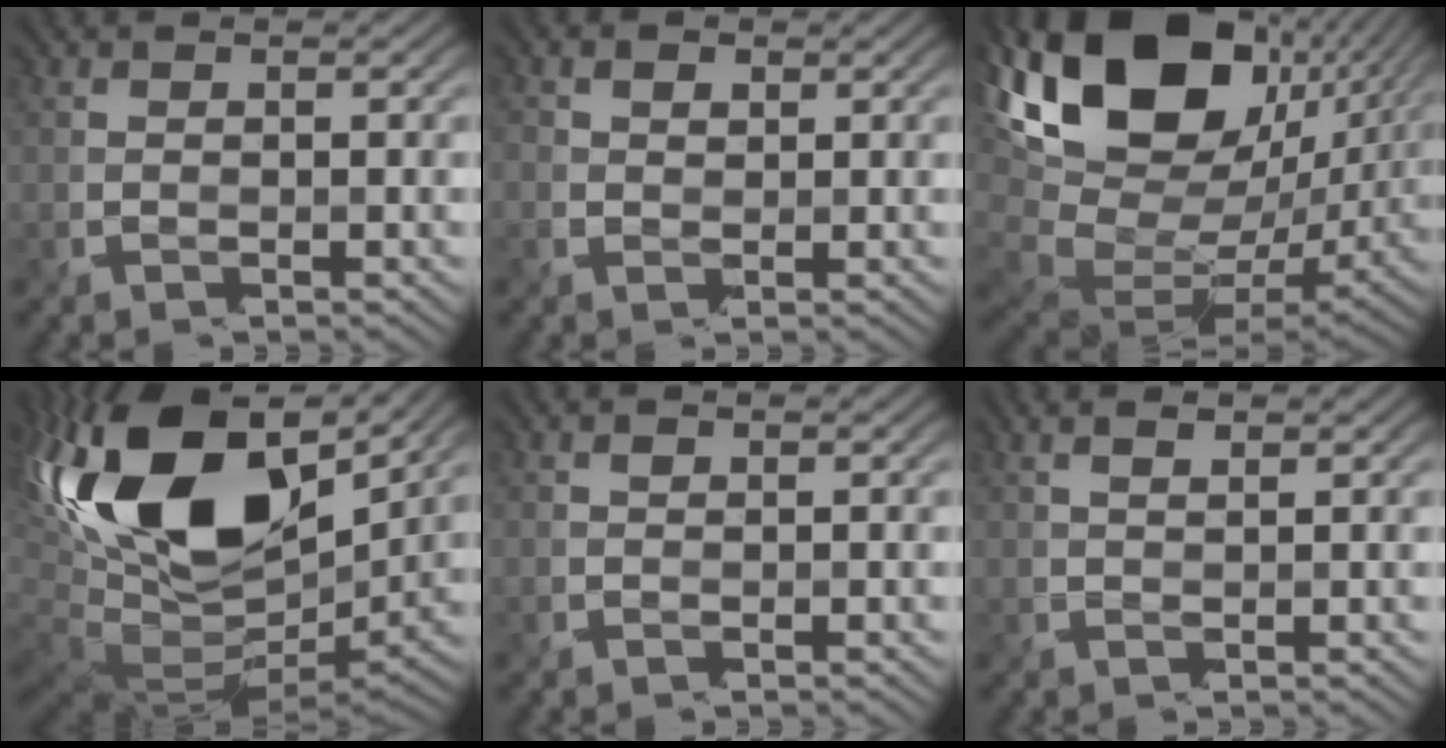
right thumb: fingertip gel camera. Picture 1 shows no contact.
{"total": 1.7, "force": [0.4, 1.4, 0.9], "torque": [-0.033, 0.001, 0.007]}
{"total": 18.8, "force": [6.2, 11.3, 13.7], "torque": [-0.308, -0.003, 0.129]}
{"total": 20.5, "force": [7.0, 10.7, 16.1], "torque": [-0.359, 0.042, 0.121]}
{"total": 0.0}
{"total": 1.9, "force": [1.2, 0.2, 1.5], "torque": [-0.033, 0.006, 0.029]}